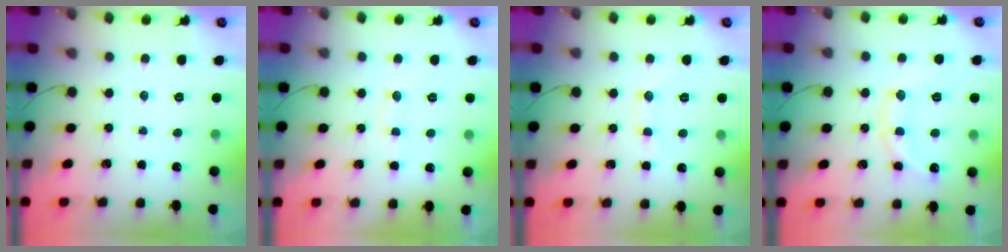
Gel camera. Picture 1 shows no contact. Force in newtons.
{"total": 6.8, "press": 6.7, "slide": 1.4}
{"total": 6.3, "press": 6.1, "slide": 1.5}
{"total": 12.8, "press": 12.8, "slide": 0.6}